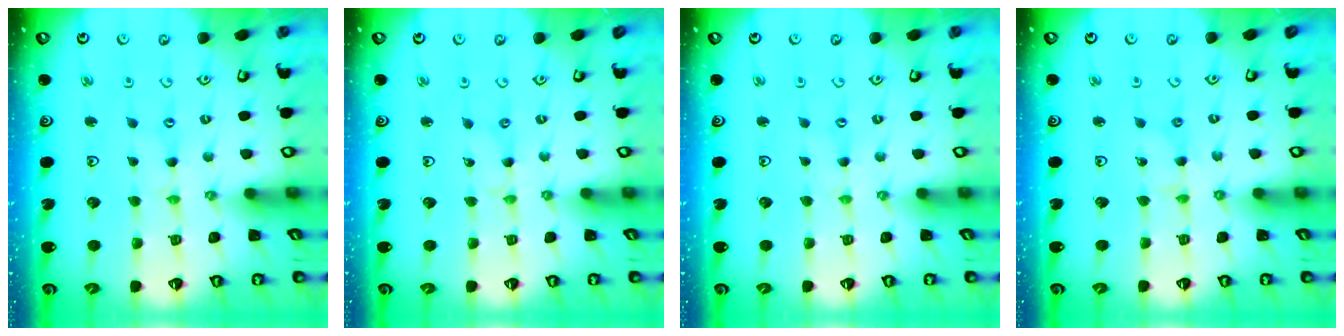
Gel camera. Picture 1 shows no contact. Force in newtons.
{"total": 0.0}
{"total": 0.0}
{"total": 0.8, "press": 0.8, "slide": 0.1}